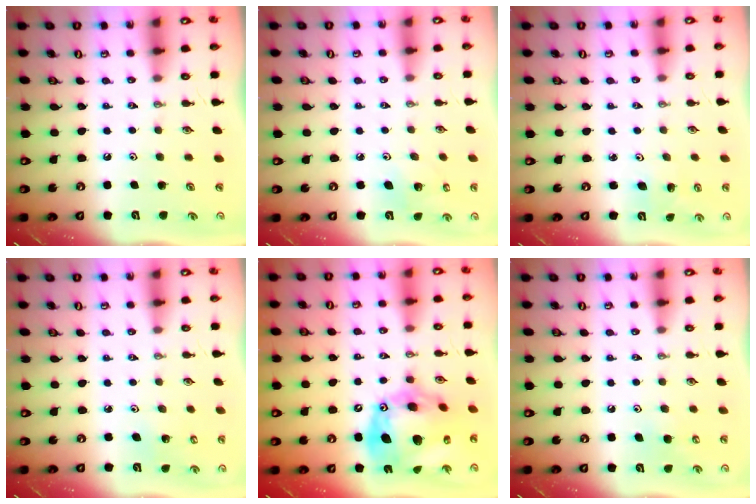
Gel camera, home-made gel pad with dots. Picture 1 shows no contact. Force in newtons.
{"total": 5.0, "press": 4.4, "slide": 2.3}
{"total": 2.4, "press": 2.4, "slide": 0.1}
{"total": 5.0, "press": 4.6, "slide": 1.9}
{"total": 22.8, "press": 22.7, "slide": 2.3}
{"total": 6.6, "press": 6.6, "slide": 0.6}